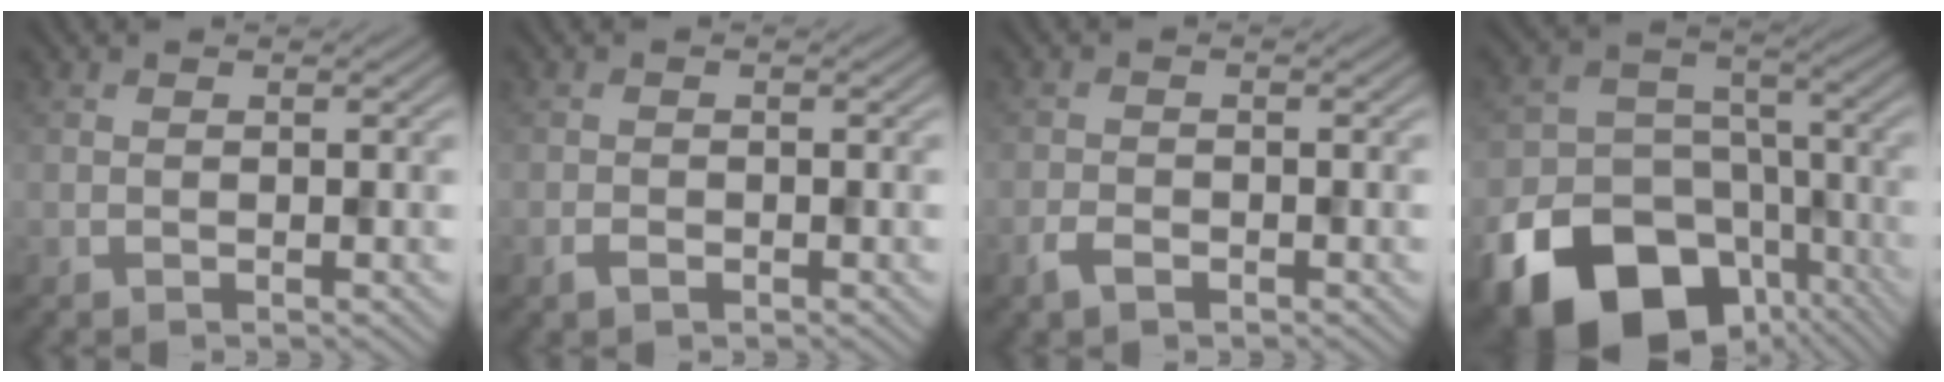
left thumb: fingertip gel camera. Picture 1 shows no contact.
{"total": 1.4, "force": [-0.8, 0.8, 0.8], "torque": [-0.017, -0.003, -0.017]}
{"total": 2.1, "force": [-1.4, 1.1, 1.2], "torque": [-0.028, -0.002, -0.031]}
{"total": 21.2, "force": [-11.9, 15.1, 8.9], "torque": [-0.184, -0.080, -0.182]}